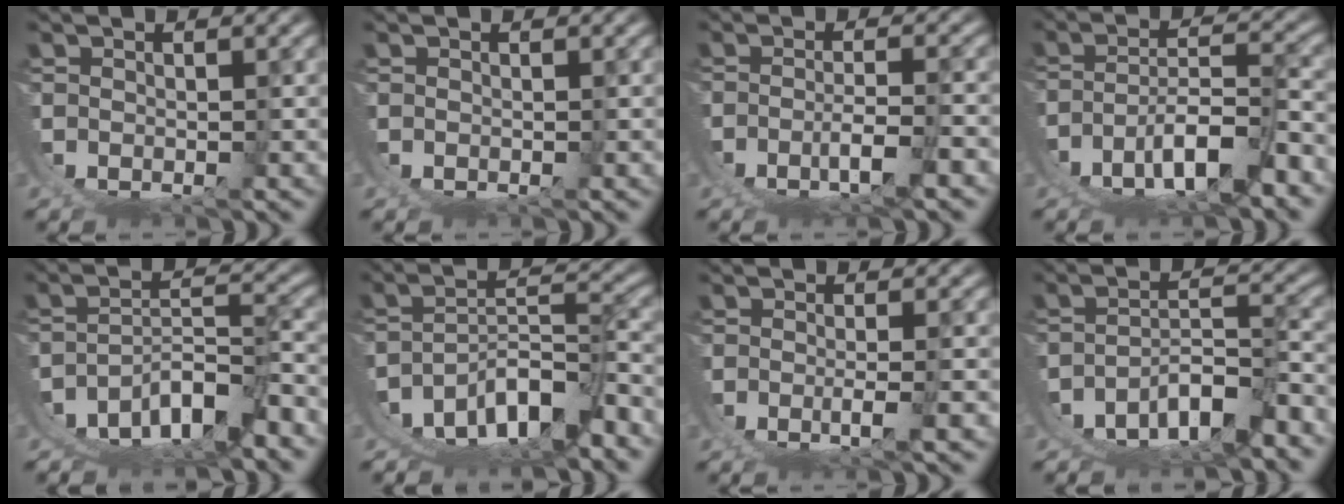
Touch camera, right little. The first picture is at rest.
{"total": 0.0}
{"total": 3.8, "force": [-2.0, 0.6, 3.2], "torque": [-0.057, -0.007, -0.024]}
{"total": 8.2, "force": [-3.1, 4.5, 6.2], "torque": [-0.120, -0.018, -0.036]}
{"total": 9.6, "force": [-4.3, 6.1, 6.0], "torque": [-0.114, -0.018, -0.063]}
{"total": 10.6, "force": [-4.3, 6.7, 7.0], "torque": [-0.130, -0.020, -0.060]}
{"total": 2.3, "force": [-0.5, -0.8, 2.1], "torque": [-0.039, -0.006, -0.003]}
{"total": 9.6, "force": [-5.3, 6.1, 5.2], "torque": [-0.099, -0.018, -0.080]}